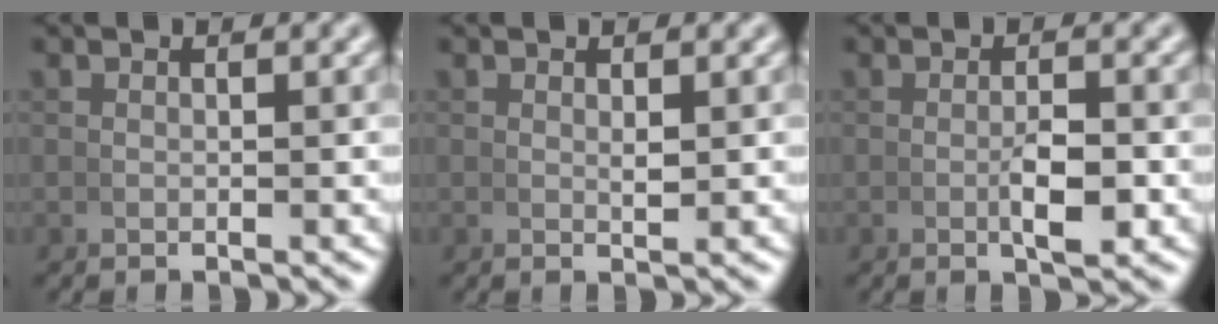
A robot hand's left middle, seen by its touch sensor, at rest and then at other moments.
{"total": 0.8, "force": [0.4, 0.2, 0.7], "torque": [-0.010, -0.002, 0.010]}
{"total": 2.6, "force": [-0.6, 0.8, 2.4], "torque": [-0.038, -0.001, -0.010]}